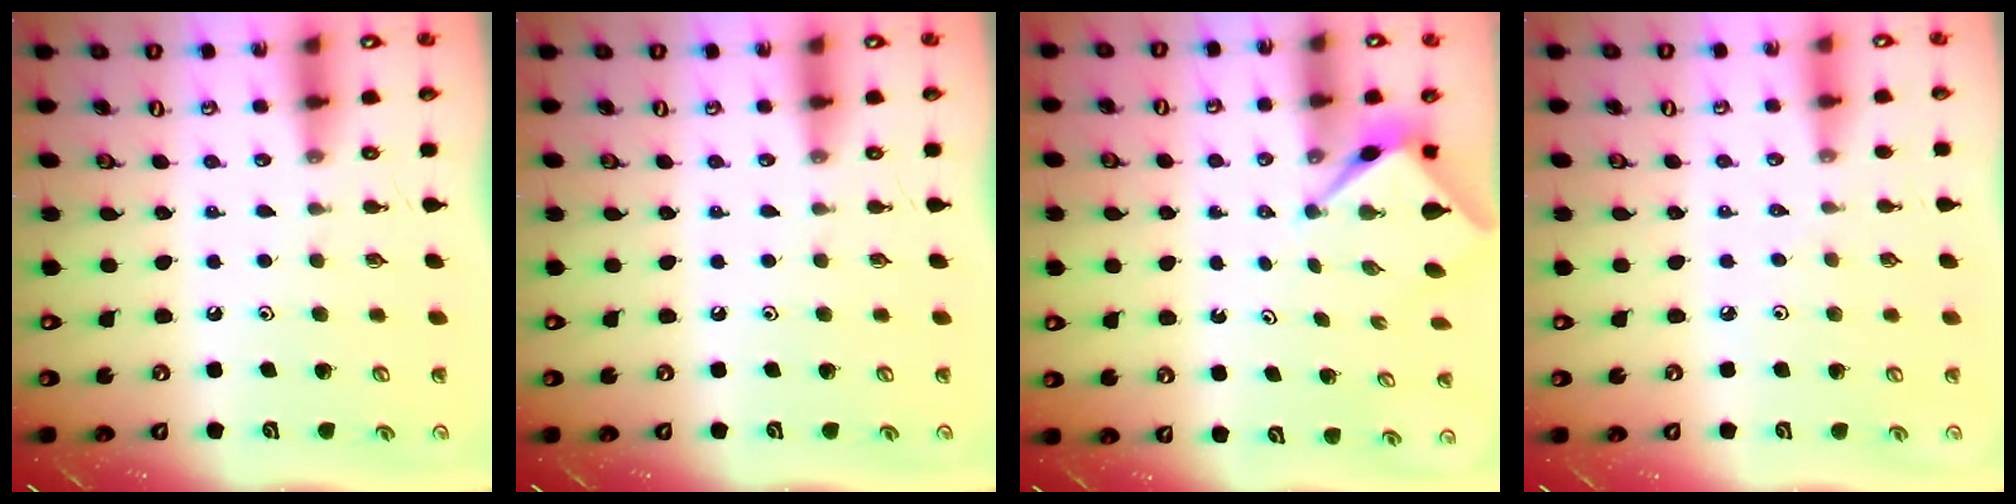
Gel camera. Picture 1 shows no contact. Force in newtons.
{"total": 0.0}
{"total": 2.7, "press": 2.7, "slide": 0.1}
{"total": 1.9, "press": 1.8, "slide": 0.4}